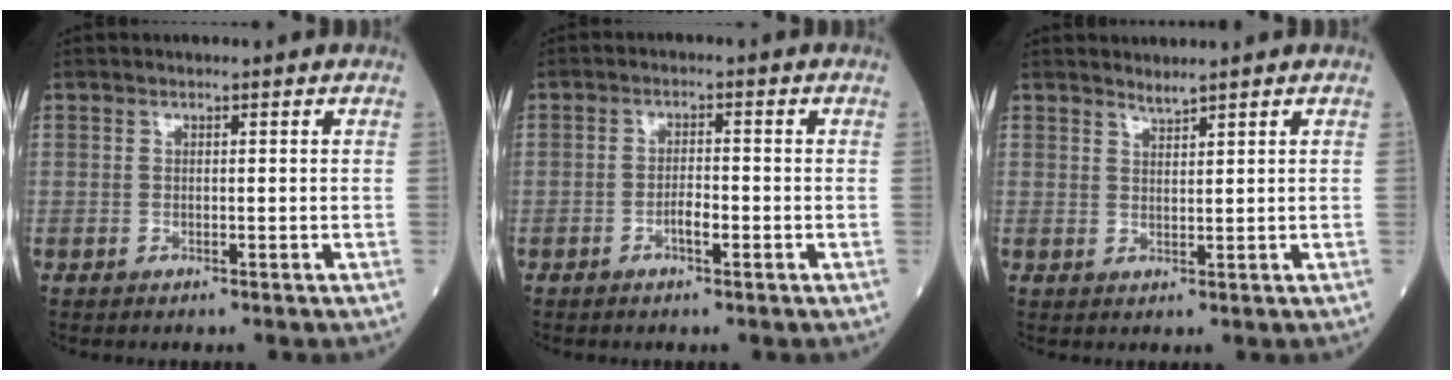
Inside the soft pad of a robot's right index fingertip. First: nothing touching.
{"total": 2.5, "force": [-1.2, 0.5, 2.2], "torque": [-0.035, 0.002, -0.022]}
{"total": 1.4, "force": [1.4, -0.3, 0.2], "torque": [-0.005, -0.007, 0.027]}